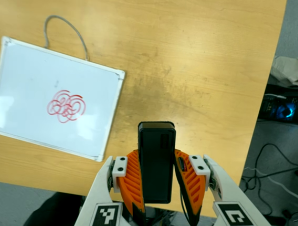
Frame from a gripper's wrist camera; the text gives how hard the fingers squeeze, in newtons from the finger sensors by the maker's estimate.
{"total": 3.9, "left": 2.4, "right": 5.5}